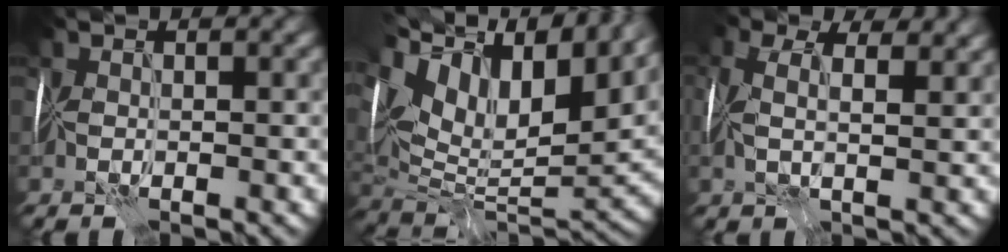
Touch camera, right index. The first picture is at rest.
{"total": 16.9, "force": [7.5, 9.0, 12.1], "torque": [-0.248, 0.043, 0.132]}
{"total": 7.8, "force": [3.7, 4.2, 5.5], "torque": [-0.110, 0.034, 0.039]}